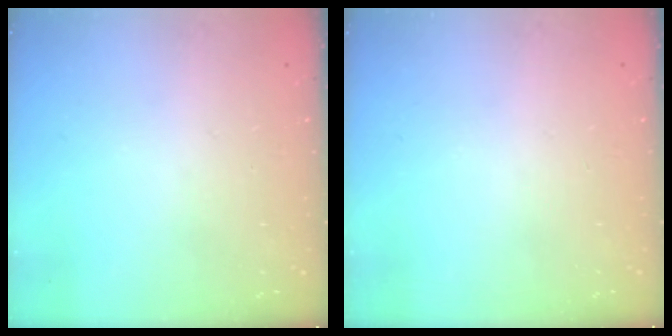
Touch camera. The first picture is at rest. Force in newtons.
{"total": 0.0}